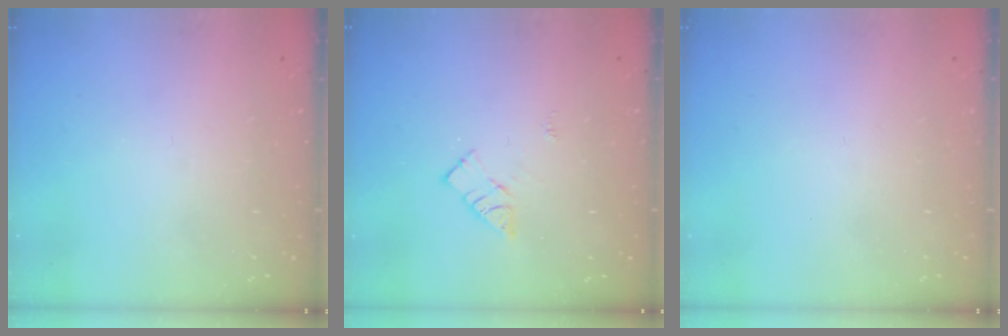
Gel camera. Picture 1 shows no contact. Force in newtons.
{"total": 6.6, "press": 6.6, "slide": 0.3}
{"total": 1.7, "press": 1.7, "slide": 0.1}